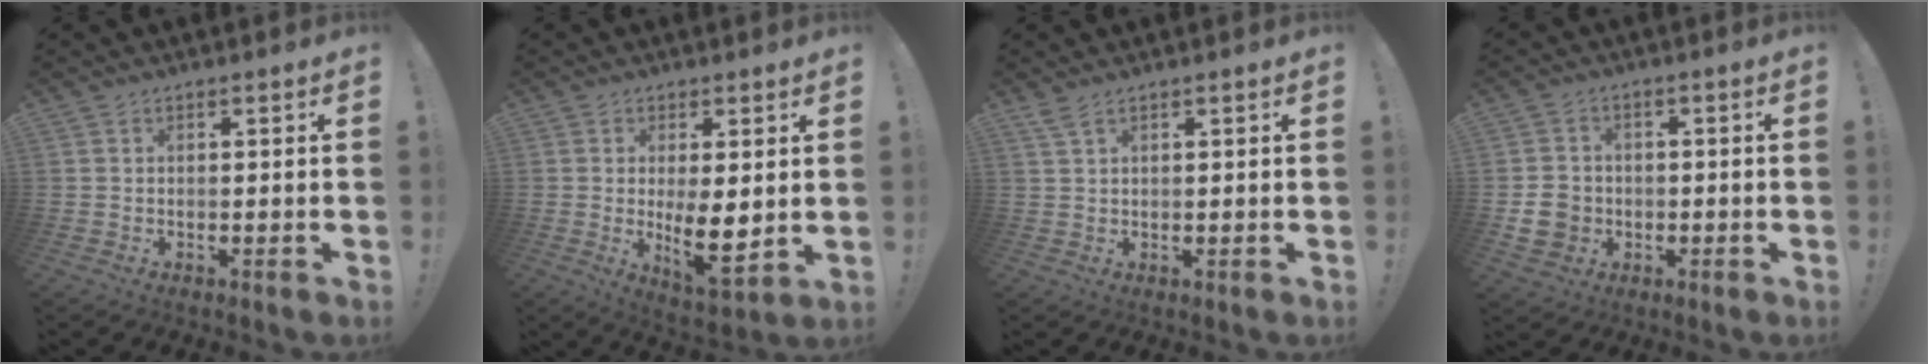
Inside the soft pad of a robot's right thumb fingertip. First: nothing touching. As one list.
[{"total": 10.0, "force": [-0.2, 3.9, 9.2], "torque": [-0.141, -0.019, 0.001]}, {"total": 2.2, "force": [1.6, 0.4, 1.5], "torque": [-0.039, -0.001, 0.030]}, {"total": 8.6, "force": [-1.6, 7.5, 4.1], "torque": [-0.062, 0.010, -0.028]}]